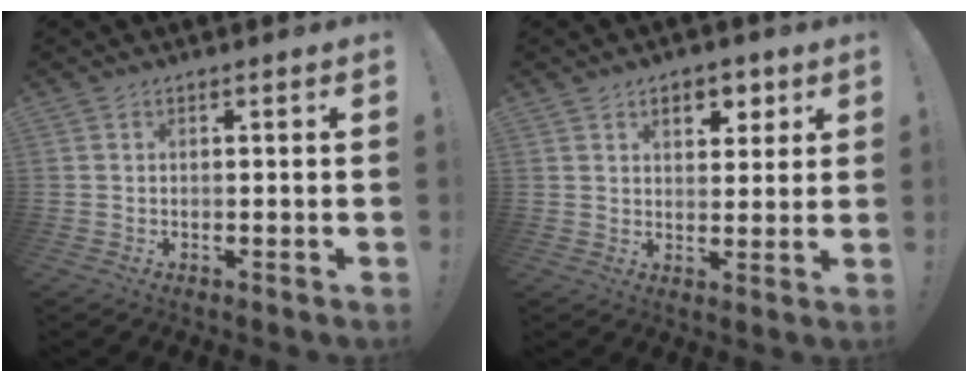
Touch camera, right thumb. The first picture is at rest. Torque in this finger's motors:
{"motor_torque": [0.68, 1.01, 0.18, -0.20, 0.00]}